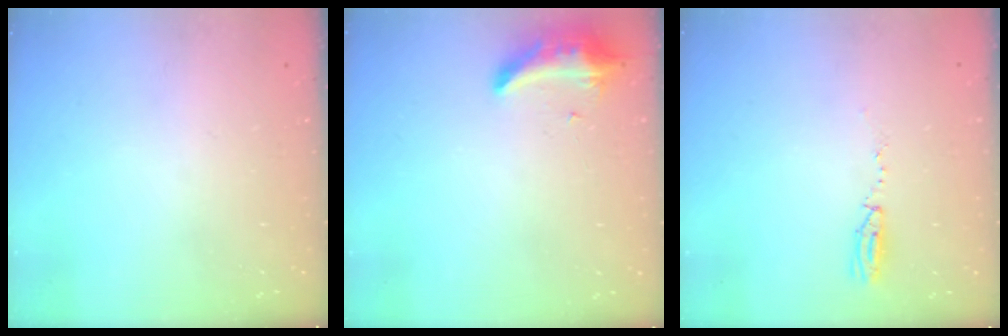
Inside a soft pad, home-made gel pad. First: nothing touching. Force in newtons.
{"total": 8.6, "press": 8.6, "slide": 0.3}
{"total": 3.1, "press": 2.5, "slide": 1.9}